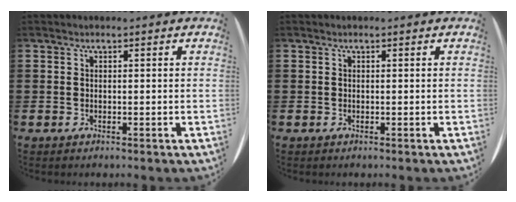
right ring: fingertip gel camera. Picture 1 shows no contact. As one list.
[{"total": 0.0}]